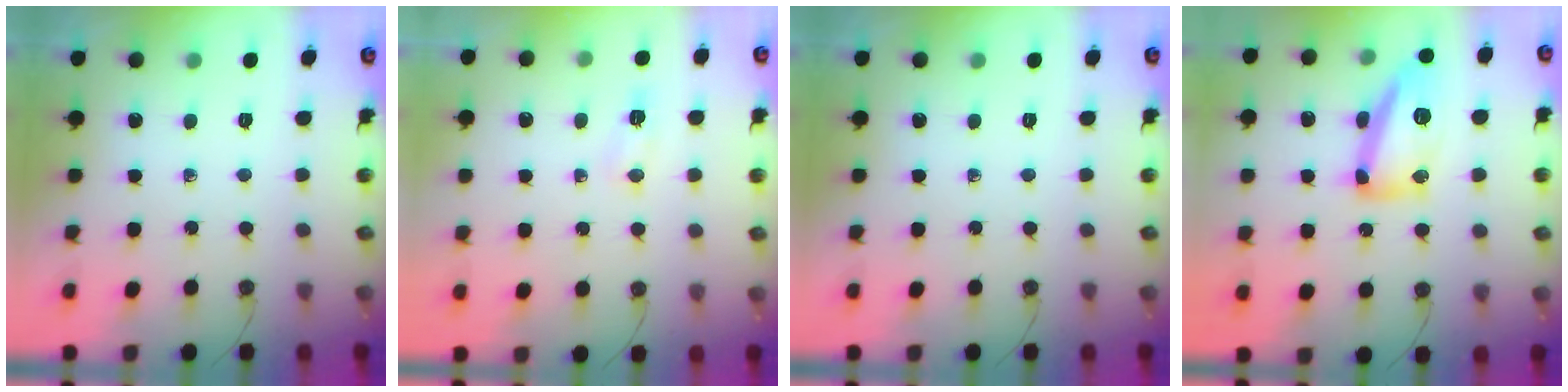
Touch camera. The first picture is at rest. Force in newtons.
{"total": 5.9, "press": 5.8, "slide": 0.7}
{"total": 0.0}
{"total": 14.2, "press": 14.2, "slide": 1.1}